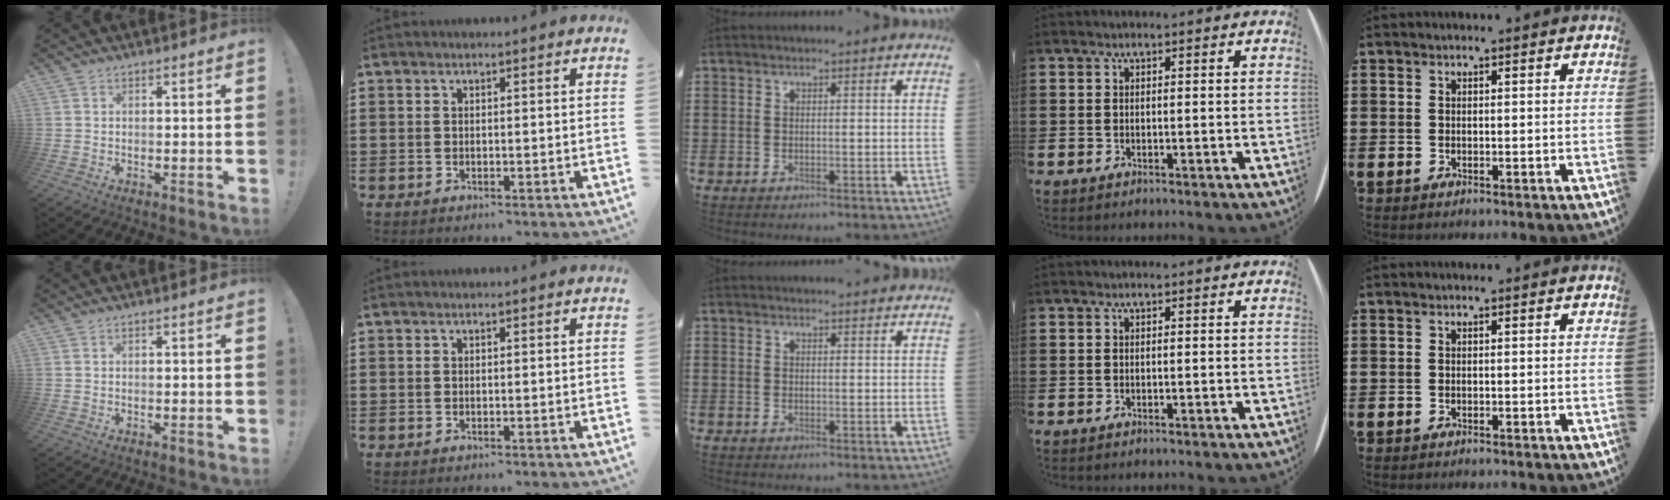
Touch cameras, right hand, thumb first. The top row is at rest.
{"middle": {"total": 1.3, "force": [1.3, 0.0, 0.1], "torque": [0.004, -0.005, 0.024]}}